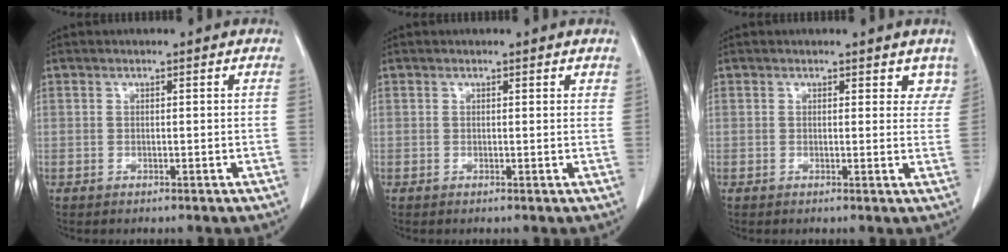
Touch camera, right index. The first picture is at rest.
{"total": 0.9, "force": [0.8, 0.2, 0.3], "torque": [-0.001, 0.000, 0.004]}
{"total": 3.6, "force": [3.0, 1.8, 0.9], "torque": [0.017, -0.006, 0.019]}